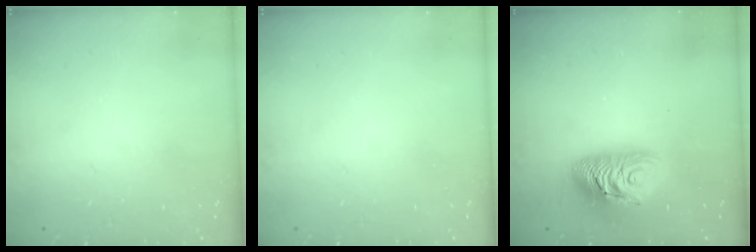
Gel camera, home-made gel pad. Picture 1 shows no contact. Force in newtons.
{"total": 0.0}
{"total": 12.0, "press": 11.9, "slide": 1.2}